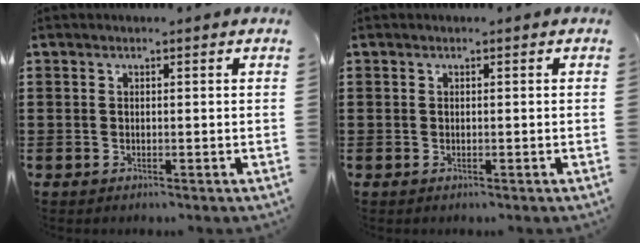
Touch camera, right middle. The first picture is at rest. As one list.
[{"total": 0.0}]